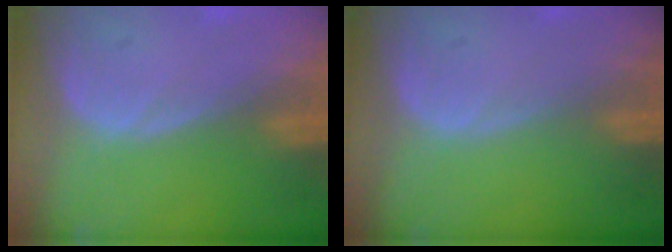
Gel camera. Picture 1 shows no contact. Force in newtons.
{"total": 0.0}